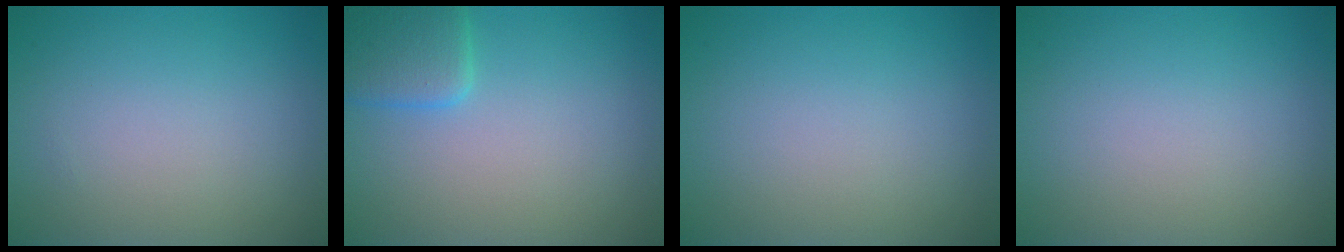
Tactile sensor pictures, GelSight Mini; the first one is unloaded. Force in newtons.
{"total": 3.2, "press": 3.1, "slide": 0.2}
{"total": 0.0}
{"total": 0.0}